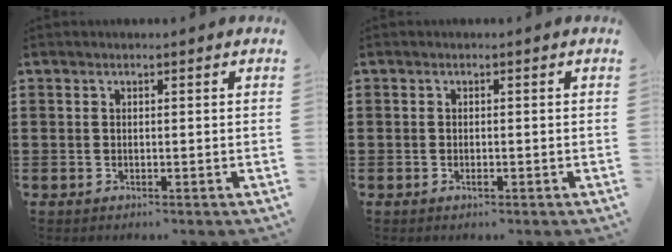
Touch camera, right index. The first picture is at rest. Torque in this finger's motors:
{"motor_torque": [2.14, 0.00, 0.01, -0.01]}